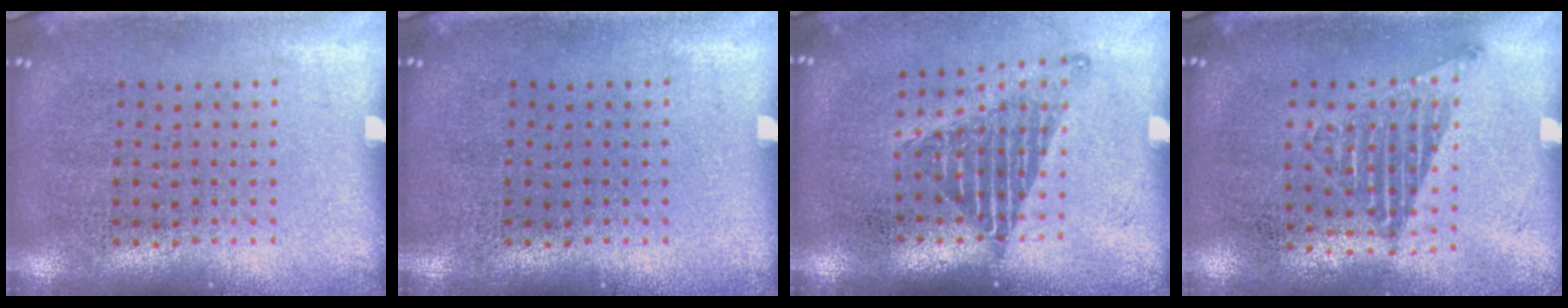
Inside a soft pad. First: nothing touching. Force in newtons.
{"total": 0.0}
{"total": 1.2, "press": 1.0, "slide": 0.7}
{"total": 1.2, "press": 1.0, "slide": 0.6}